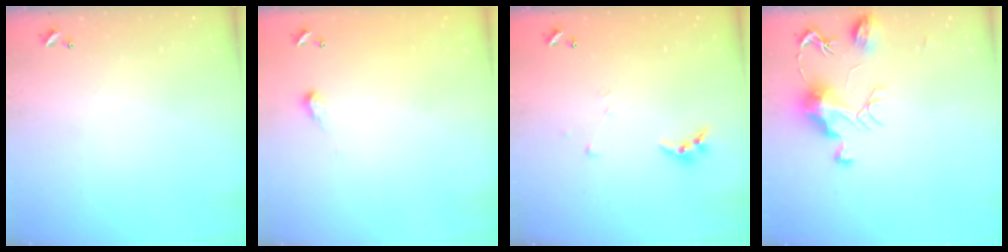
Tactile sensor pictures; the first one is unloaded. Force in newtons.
{"total": 2.0, "press": 2.0, "slide": 0.3}
{"total": 4.7, "press": 4.7, "slide": 0.3}
{"total": 9.4, "press": 9.4, "slide": 0.3}